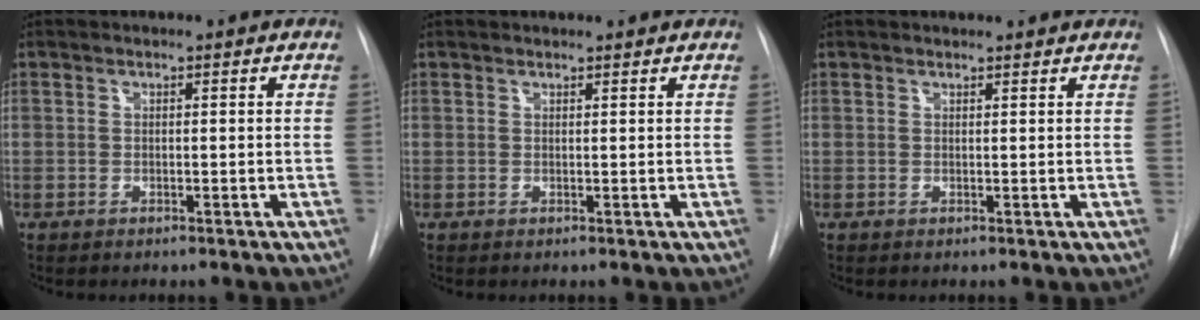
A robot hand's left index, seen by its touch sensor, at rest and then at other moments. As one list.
[{"total": 2.9, "force": [2.8, 0.4, 0.6], "torque": [-0.010, 0.021, 0.035]}, {"total": 3.7, "force": [3.6, 0.5, 0.7], "torque": [-0.012, 0.021, 0.041]}]